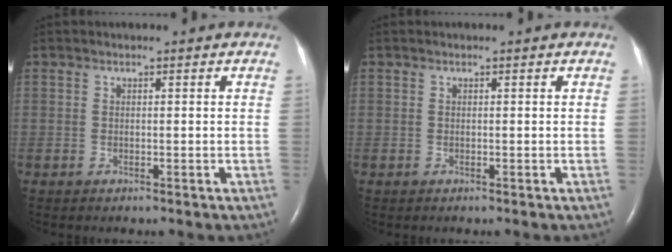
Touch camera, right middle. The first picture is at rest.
{"total": 0.0}